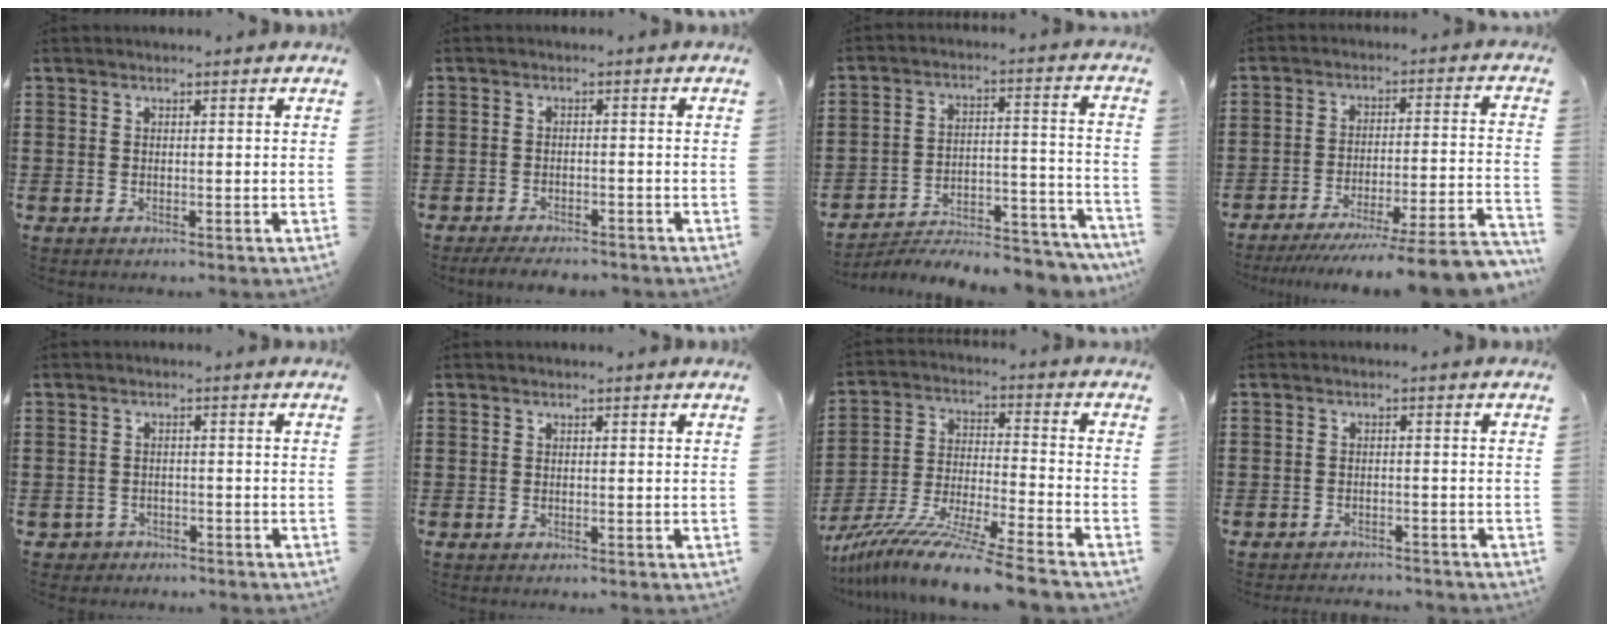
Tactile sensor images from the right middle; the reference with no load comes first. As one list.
[{"total": 2.5, "force": [-2.4, 0.3, 0.4], "torque": [-0.010, 0.001, -0.050]}, {"total": 6.6, "force": [-6.3, 0.9, 2.0], "torque": [-0.022, 0.018, -0.121]}, {"total": 8.5, "force": [-7.2, -0.3, 4.5], "torque": [-0.058, -0.005, -0.137]}, {"total": 2.2, "force": [-2.0, 0.9, -0.1], "torque": [-0.006, -0.001, -0.047]}, {"total": 0.0}, {"total": 12.0, "force": [-10.6, -0.4, 5.5], "torque": [-0.106, 0.005, -0.209]}, {"total": 1.6, "force": [-1.6, 0.1, 0.0], "torque": [-0.005, 0.002, -0.035]}]